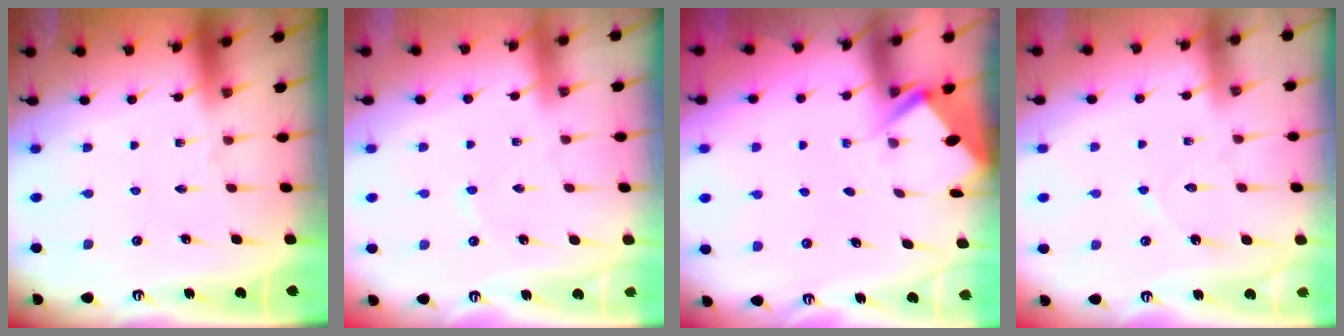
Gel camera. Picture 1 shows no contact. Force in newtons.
{"total": 1.7, "press": 1.7, "slide": 0.3}
{"total": 2.8, "press": 2.8, "slide": 0.1}
{"total": 4.1, "press": 4.1, "slide": 0.5}